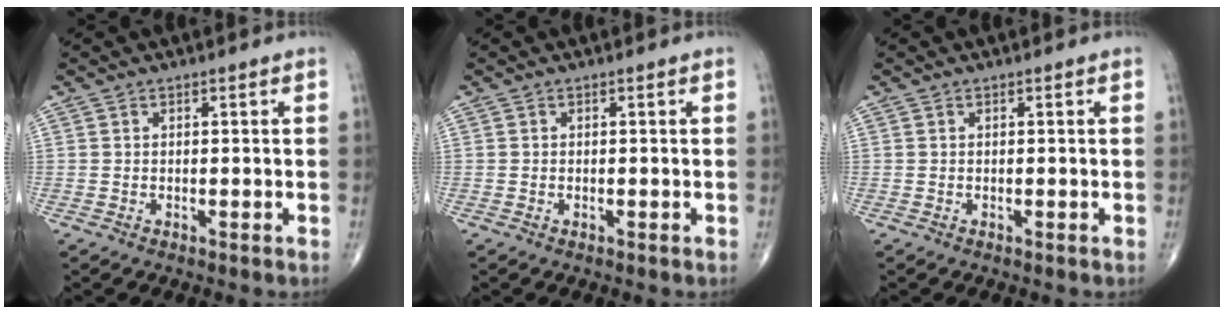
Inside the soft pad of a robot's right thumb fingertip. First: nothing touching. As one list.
[{"total": 0.0}, {"total": 0.0}]